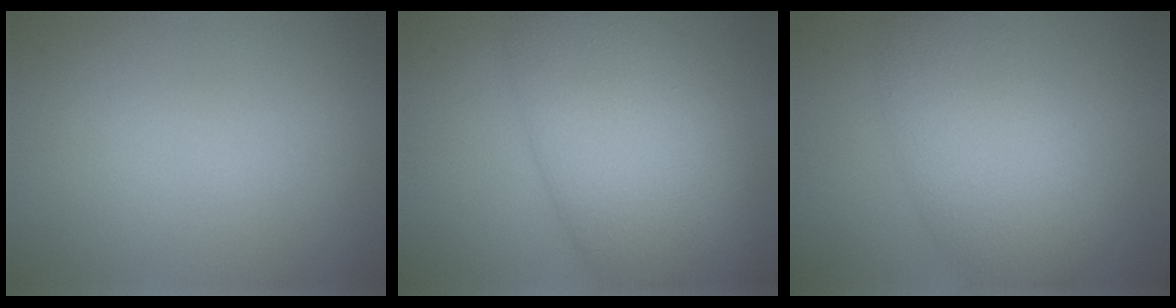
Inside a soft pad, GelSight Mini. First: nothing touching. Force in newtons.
{"total": 10.4, "press": 10.4, "slide": 0.4}
{"total": 7.2, "press": 7.2, "slide": 0.4}